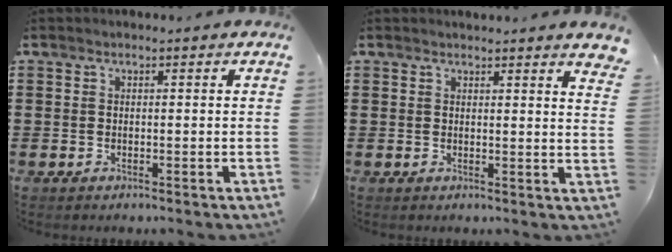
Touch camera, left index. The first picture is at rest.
{"total": 2.1, "force": [2.0, -0.2, 0.6], "torque": [-0.010, -0.008, 0.036]}